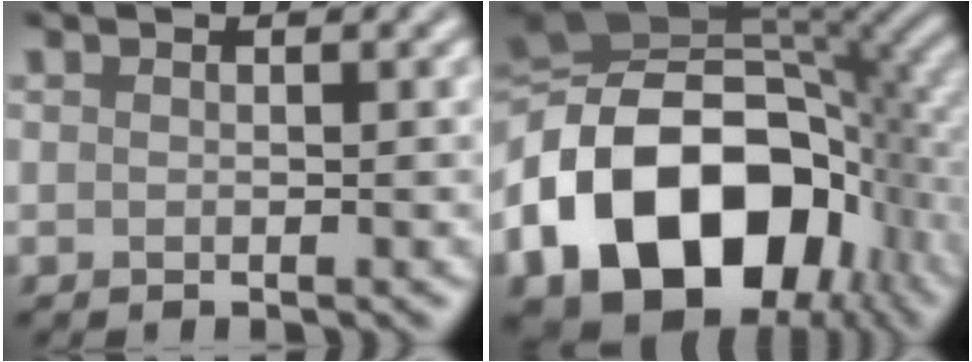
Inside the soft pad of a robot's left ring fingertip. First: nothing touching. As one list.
[{"total": 19.1, "force": [-5.8, 13.1, 12.6], "torque": [-0.249, -0.002, -0.108]}]